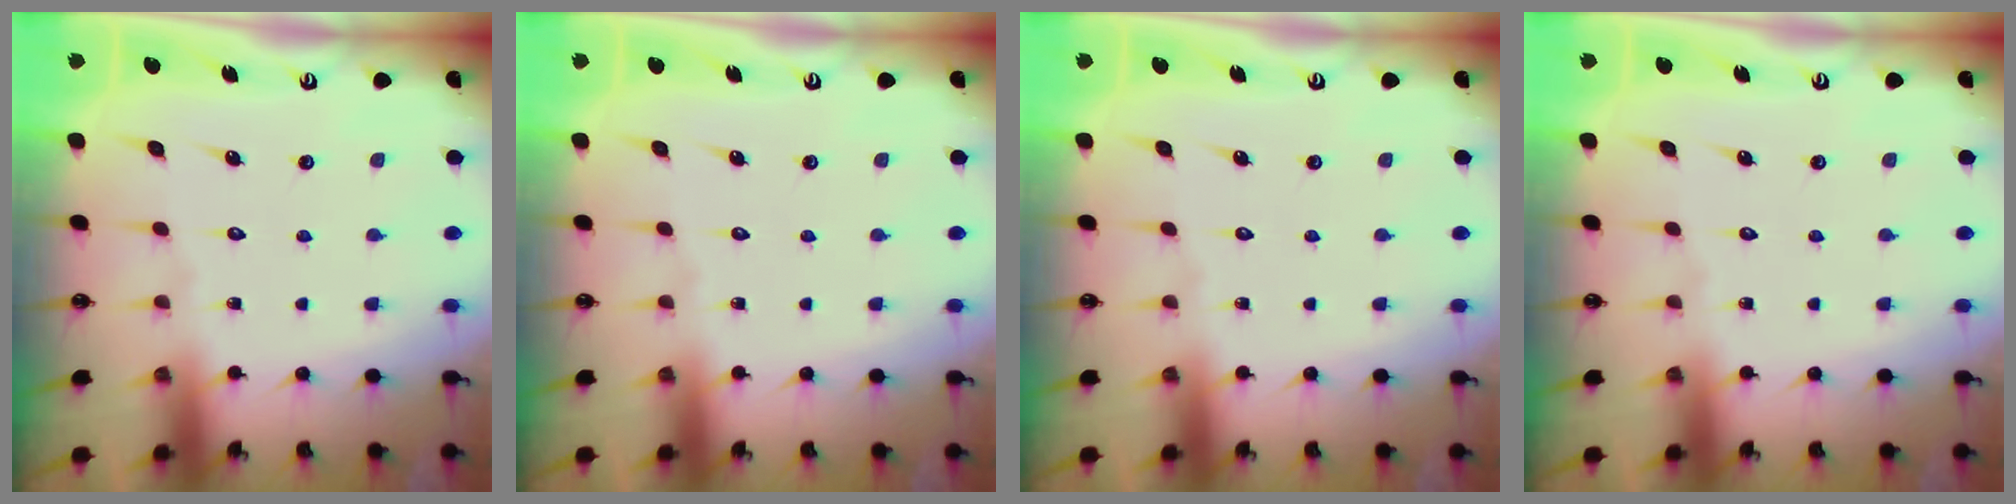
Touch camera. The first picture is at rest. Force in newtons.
{"total": 0.0}
{"total": 0.0}
{"total": 0.0}